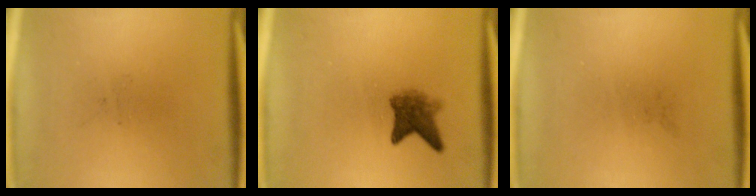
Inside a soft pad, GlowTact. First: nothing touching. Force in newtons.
{"total": 3.7}
{"total": 0.0}